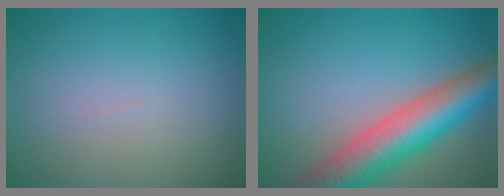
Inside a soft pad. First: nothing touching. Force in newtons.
{"total": 9.9, "press": 9.9, "slide": 0.5}